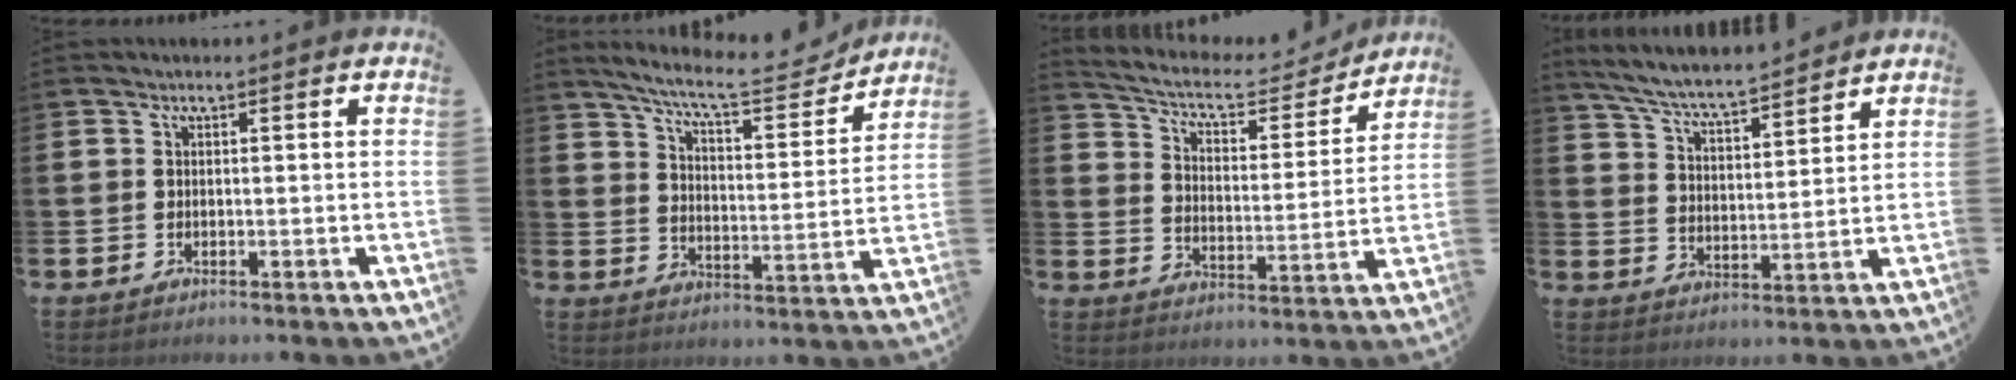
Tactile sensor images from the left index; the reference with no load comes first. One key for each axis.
{"total": 9.3, "fx": 8.5, "fy": 1.4, "fz": 3.5, "tx": -0.083, "ty": -0.057, "tz": 0.143}
{"total": 6.8, "fx": 6.0, "fy": 2.3, "fz": 2.2, "tx": -0.067, "ty": -0.042, "tz": 0.096}
{"total": 6.5, "fx": 6.2, "fy": 0.3, "fz": 1.8, "tx": -0.060, "ty": -0.044, "tz": 0.106}